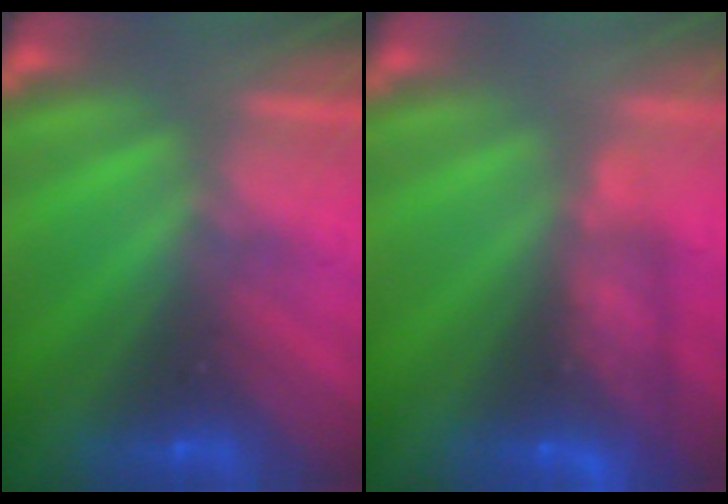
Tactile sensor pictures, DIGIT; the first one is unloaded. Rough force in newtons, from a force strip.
{"total": 7.6}